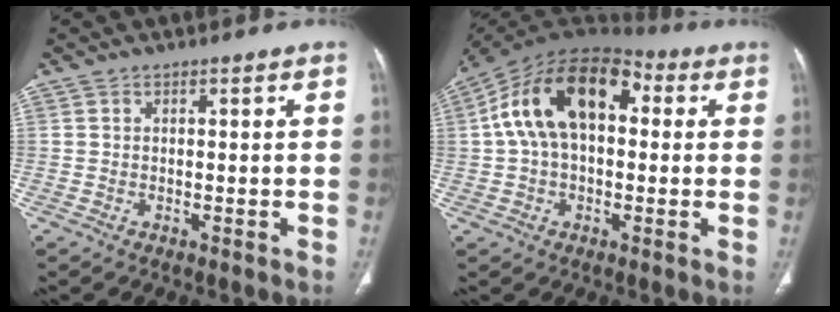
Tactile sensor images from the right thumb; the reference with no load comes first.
{"total": 17.8, "force": [3.2, 10.7, 13.9], "torque": [-0.235, 0.046, 0.044]}